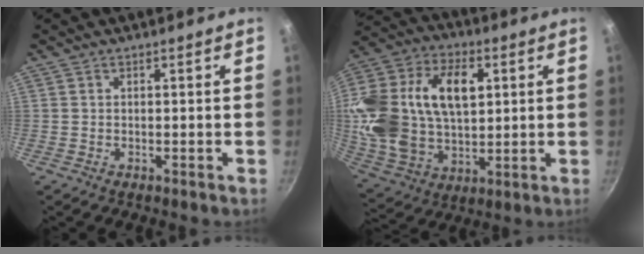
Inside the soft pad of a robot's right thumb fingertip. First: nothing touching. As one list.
[{"total": 26.1, "force": [5.3, 16.8, 19.2], "torque": [-0.381, 0.011, 0.095]}]